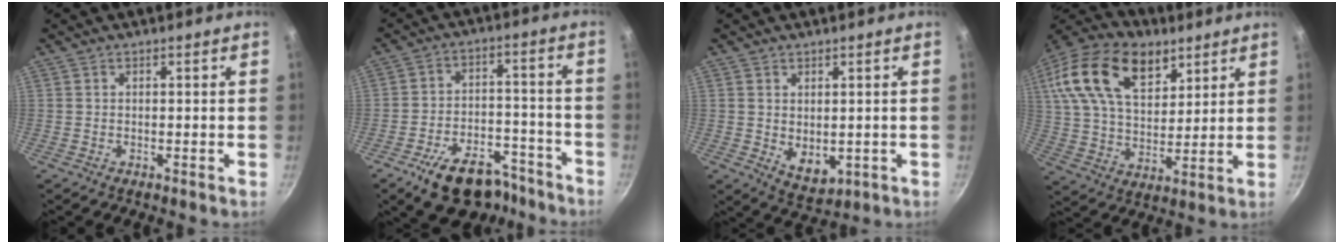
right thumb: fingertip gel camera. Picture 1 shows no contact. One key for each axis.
{"total": 16.1, "fx": -11.3, "fy": 8.4, "fz": 8.0, "tx": -0.087, "ty": 0.076, "tz": -0.166}
{"total": 5.5, "fx": 0.3, "fy": 3.7, "fz": 4.1, "tx": -0.051, "ty": -0.017, "tz": 0.019}
{"total": 21.9, "fx": 10.3, "fy": 13.2, "fz": 14.2, "tx": -0.240, "ty": -0.013, "tz": 0.175}